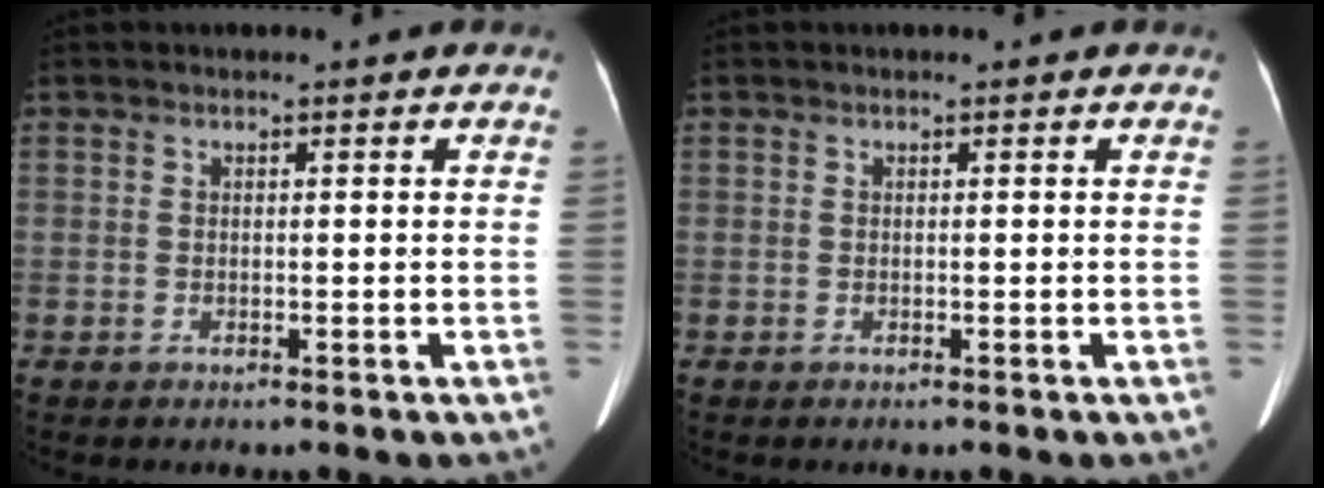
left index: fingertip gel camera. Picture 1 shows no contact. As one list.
[{"total": 0.0}]